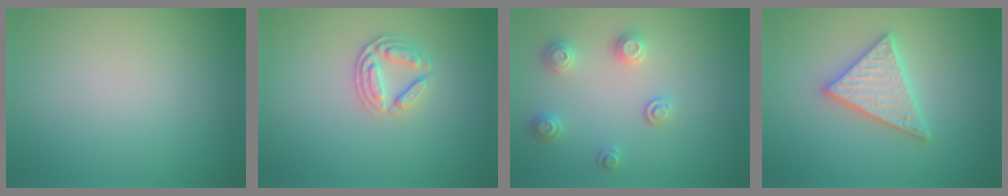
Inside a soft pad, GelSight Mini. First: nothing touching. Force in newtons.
{"total": 2.6, "press": 2.4, "slide": 1.0}
{"total": 2.5, "press": 2.5, "slide": 0.3}
{"total": 4.4, "press": 4.4, "slide": 0.4}